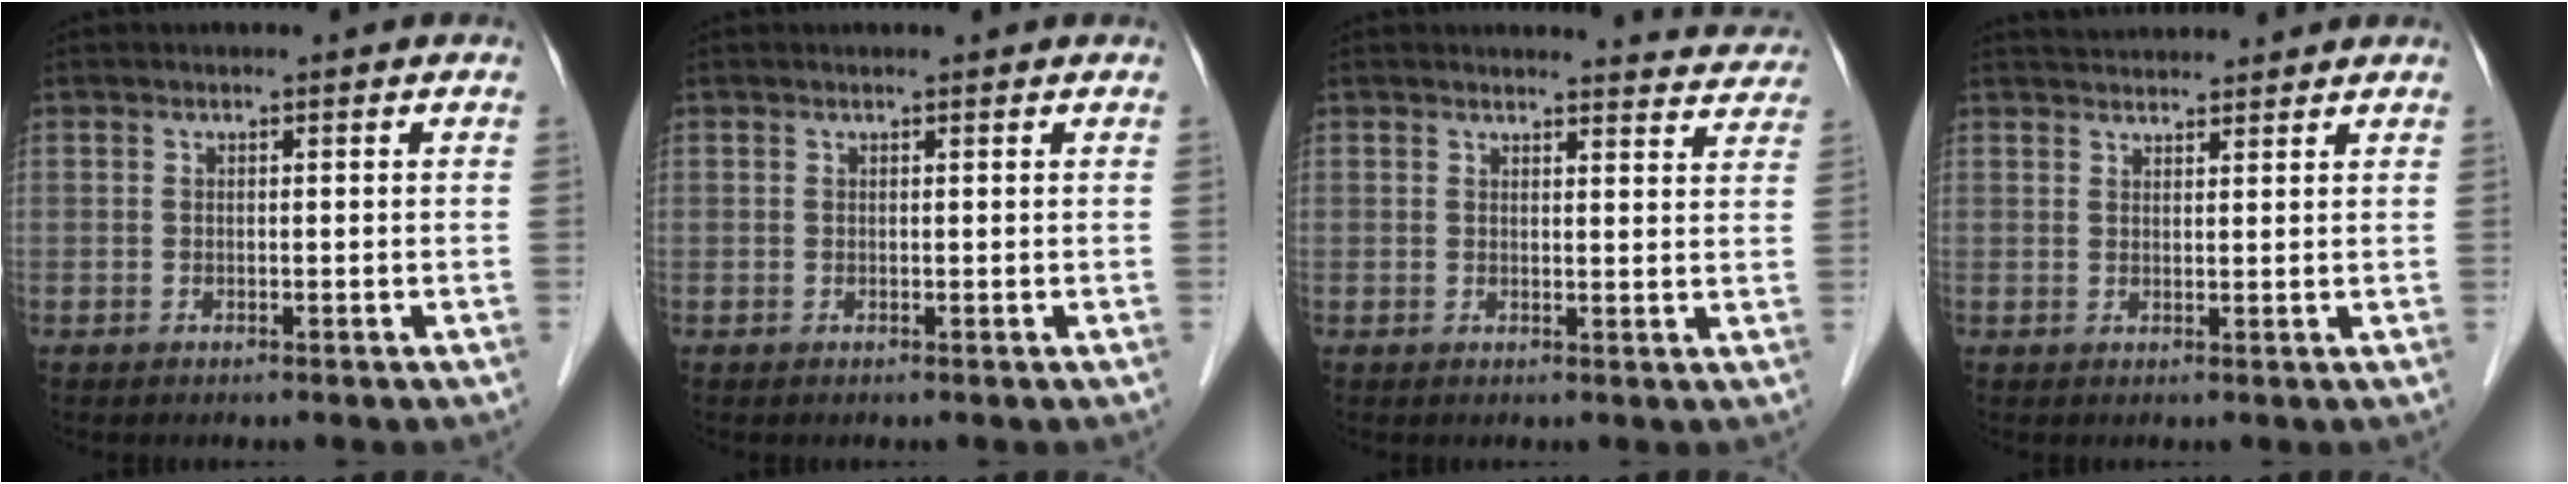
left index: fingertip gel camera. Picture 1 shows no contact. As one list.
[{"total": 0.9, "force": [0.9, 0.1, 0.2], "torque": [-0.009, 0.007, 0.011]}, {"total": 7.5, "force": [7.4, 0.9, 0.2], "torque": [0.014, -0.021, 0.059]}, {"total": 6.2, "force": [6.0, 1.0, 1.4], "torque": [-0.022, 0.036, 0.085]}]